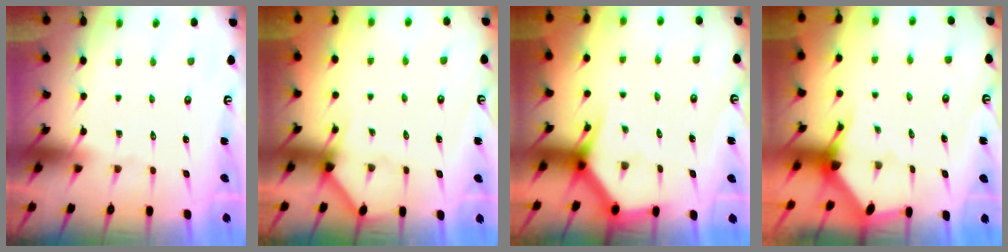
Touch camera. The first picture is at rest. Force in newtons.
{"total": 4.6, "press": 4.6, "slide": 0.5}
{"total": 3.5, "press": 3.5, "slide": 0.3}
{"total": 2.5, "press": 2.5, "slide": 0.1}